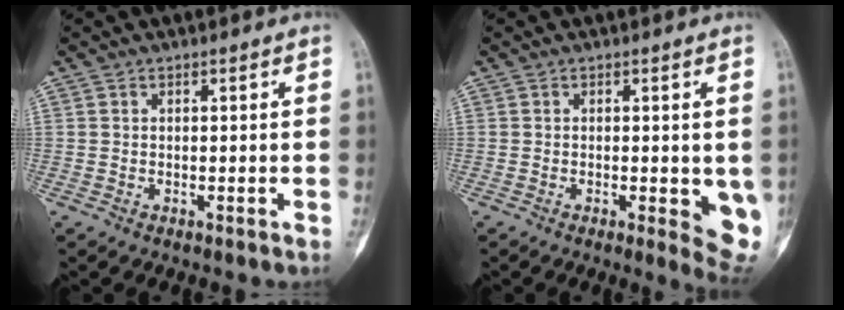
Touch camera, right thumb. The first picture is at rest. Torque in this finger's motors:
{"motor_torque": [-0.08, 0.66, 0.11, -0.03, 0.01]}